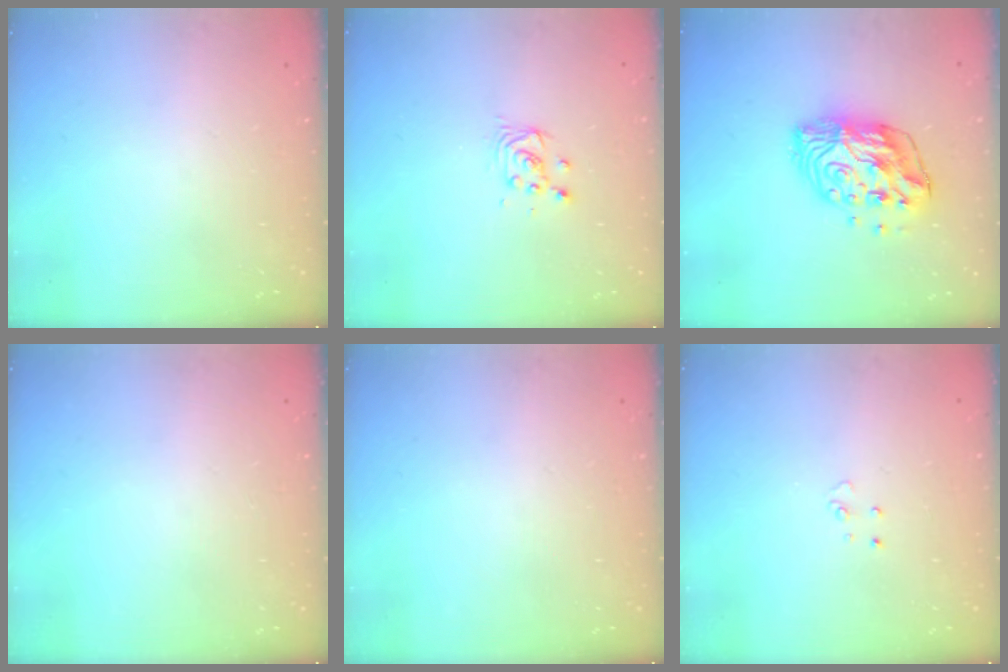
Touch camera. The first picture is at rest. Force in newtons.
{"total": 3.4, "press": 3.4, "slide": 0.4}
{"total": 13.2, "press": 13.2, "slide": 1.1}
{"total": 0.0}
{"total": 0.0}
{"total": 2.9, "press": 2.9, "slide": 0.2}